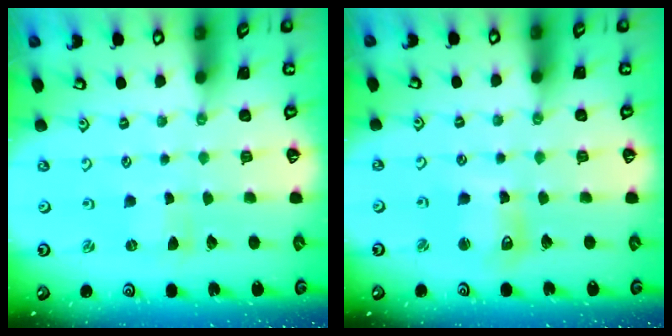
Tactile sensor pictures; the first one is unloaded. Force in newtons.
{"total": 8.2, "press": 8.0, "slide": 1.6}